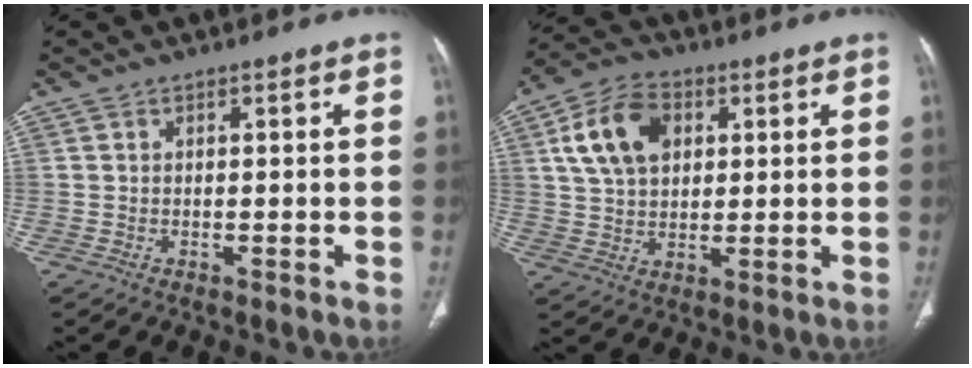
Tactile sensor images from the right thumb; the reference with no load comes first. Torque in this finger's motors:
{"motor_torque": [0.13, 1.07, 0.34, -0.30, 0.32]}